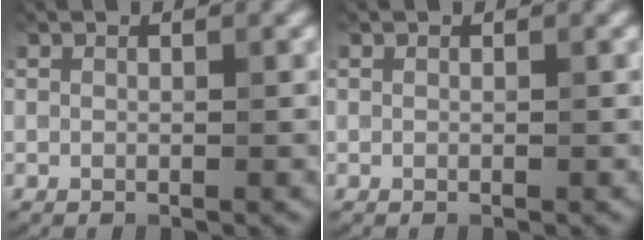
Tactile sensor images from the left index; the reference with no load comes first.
{"total": 0.0}